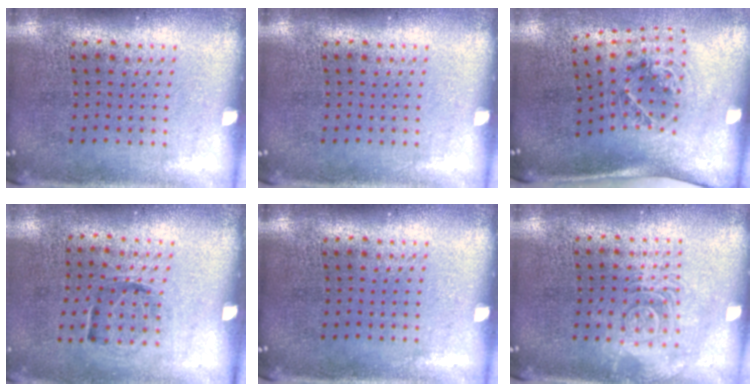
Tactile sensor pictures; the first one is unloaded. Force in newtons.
{"total": 0.0}
{"total": 1.4, "press": 1.2, "slide": 0.8}
{"total": 1.1, "press": 0.8, "slide": 0.8}
{"total": 0.0}
{"total": 2.8, "press": 2.8, "slide": 0.4}